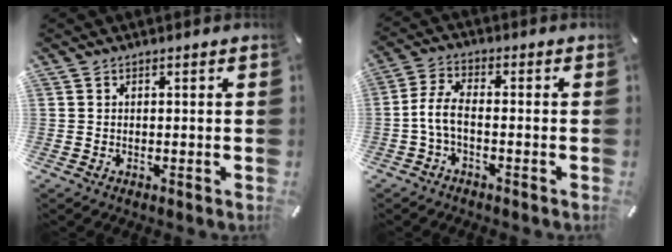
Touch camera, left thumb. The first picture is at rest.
{"total": 6.0, "force": [-2.0, 2.7, 5.0], "torque": [-0.111, 0.001, -0.039]}